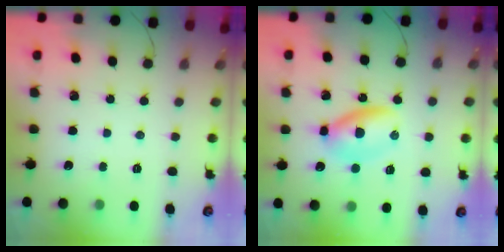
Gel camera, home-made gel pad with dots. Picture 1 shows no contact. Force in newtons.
{"total": 5.7, "press": 5.6, "slide": 1.1}